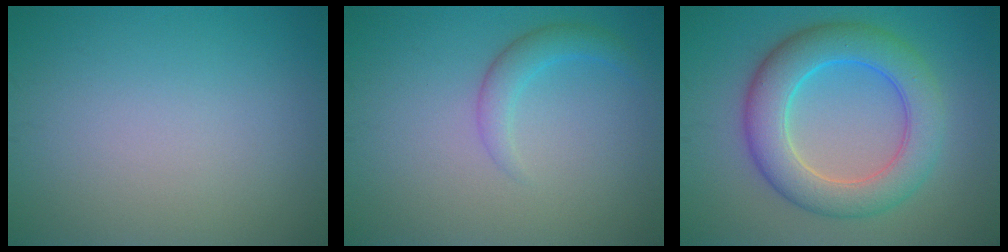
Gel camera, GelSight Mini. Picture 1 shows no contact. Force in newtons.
{"total": 2.2, "press": 2.2, "slide": 0.0}
{"total": 7.6, "press": 7.6, "slide": 0.2}